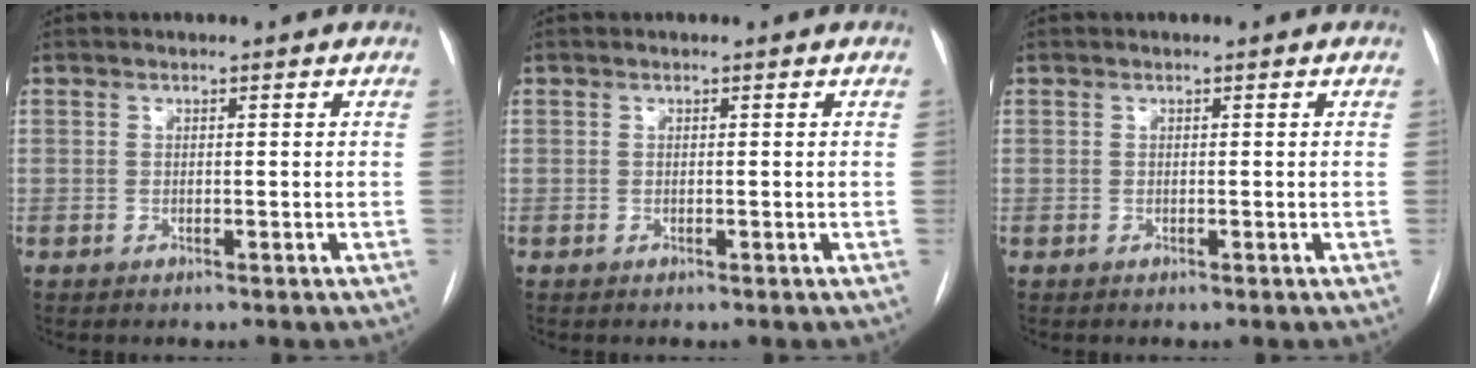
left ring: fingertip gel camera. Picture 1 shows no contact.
{"total": 0.0}
{"total": 0.0}